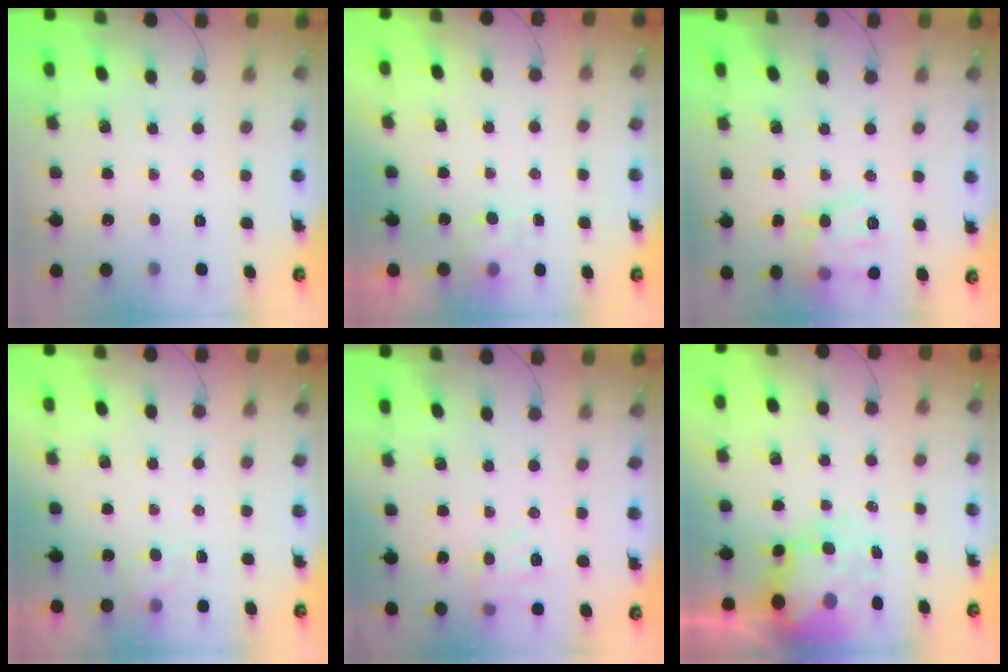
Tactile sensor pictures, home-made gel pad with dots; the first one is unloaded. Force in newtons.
{"total": 5.3, "press": 5.2, "slide": 1.1}
{"total": 13.7, "press": 13.6, "slide": 0.7}
{"total": 4.0, "press": 3.7, "slide": 1.4}
{"total": 7.0, "press": 6.9, "slide": 0.7}
{"total": 8.9, "press": 8.7, "slide": 2.0}